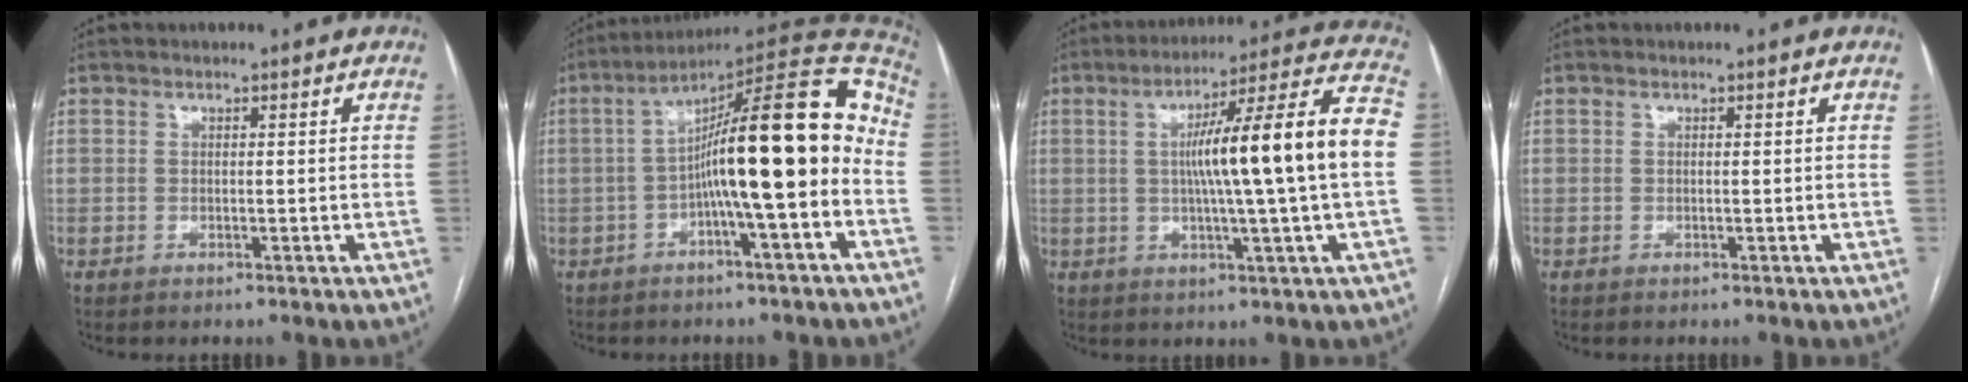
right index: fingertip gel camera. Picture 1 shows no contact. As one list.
[{"total": 17.8, "force": [-2.1, 1.5, 17.6], "torque": [-0.269, 0.040, -0.036]}, {"total": 17.3, "force": [0.5, -1.1, 17.3], "torque": [-0.260, 0.017, 0.001]}, {"total": 0.0}]